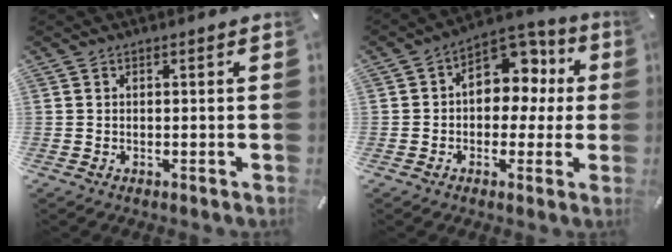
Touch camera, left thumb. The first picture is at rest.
{"total": 10.9, "force": [2.1, 8.7, 6.2], "torque": [-0.075, -0.020, 0.038]}